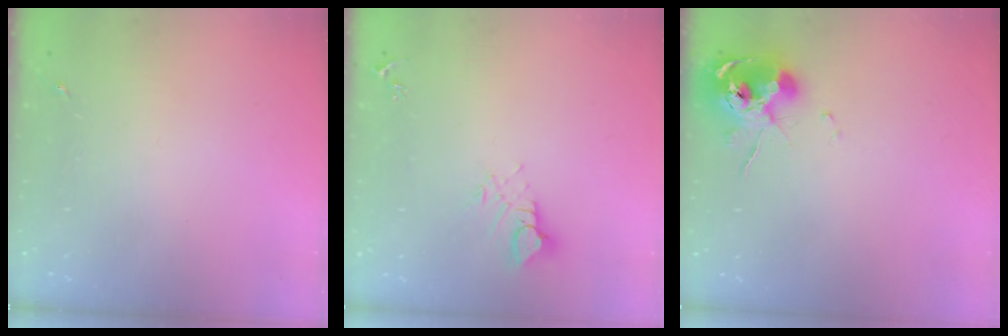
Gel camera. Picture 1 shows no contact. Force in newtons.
{"total": 5.0, "press": 5.0, "slide": 0.3}
{"total": 10.3, "press": 10.2, "slide": 1.5}